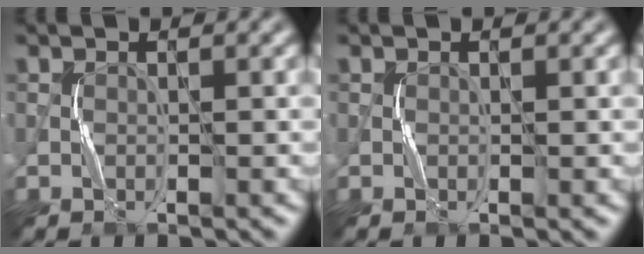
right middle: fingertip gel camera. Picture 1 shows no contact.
{"total": 0.0}